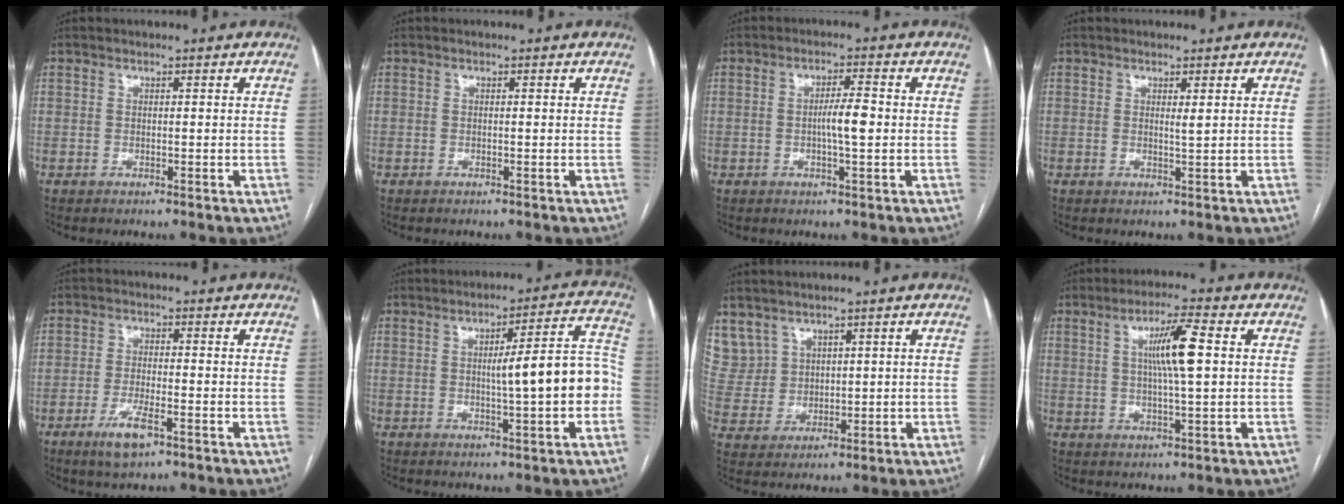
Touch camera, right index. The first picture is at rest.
{"total": 0.0}
{"total": 4.2, "force": [-0.3, 0.3, 4.2], "torque": [-0.073, 0.001, -0.006]}
{"total": 1.1, "force": [0.5, -0.1, 1.0], "torque": [-0.021, -0.005, 0.008]}
{"total": 5.2, "force": [-2.9, 1.1, 4.2], "torque": [-0.085, -0.005, -0.050]}
{"total": 10.9, "force": [-1.1, 1.1, 10.8], "torque": [-0.137, 0.030, -0.014]}
{"total": 8.9, "force": [5.4, 6.9, 1.4], "torque": [-0.051, 0.027, 0.135]}
{"total": 7.9, "force": [1.6, 0.4, 7.8], "torque": [-0.137, 0.005, 0.026]}